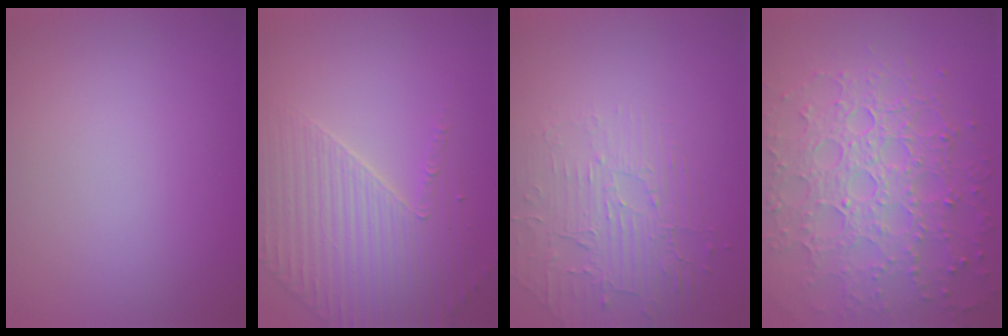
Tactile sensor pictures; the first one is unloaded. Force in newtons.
{"total": 3.6, "press": 3.6, "slide": 0.7}
{"total": 2.2, "press": 1.7, "slide": 1.5}
{"total": 8.0, "press": 5.6, "slide": 5.6}